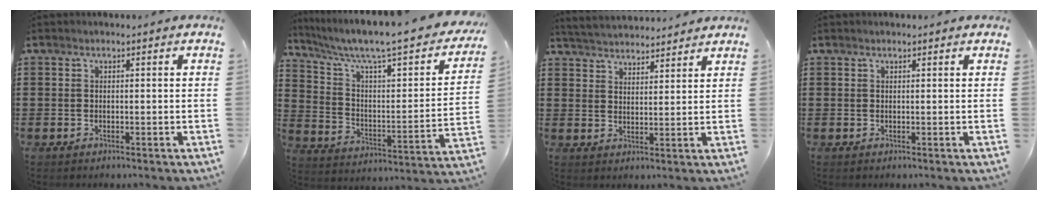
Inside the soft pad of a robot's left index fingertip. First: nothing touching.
{"total": 7.5, "force": [5.8, 1.0, 4.7], "torque": [-0.110, -0.049, 0.088]}
{"total": 3.7, "force": [3.7, 0.1, 0.0], "torque": [-0.014, -0.016, 0.066]}
{"total": 0.0}